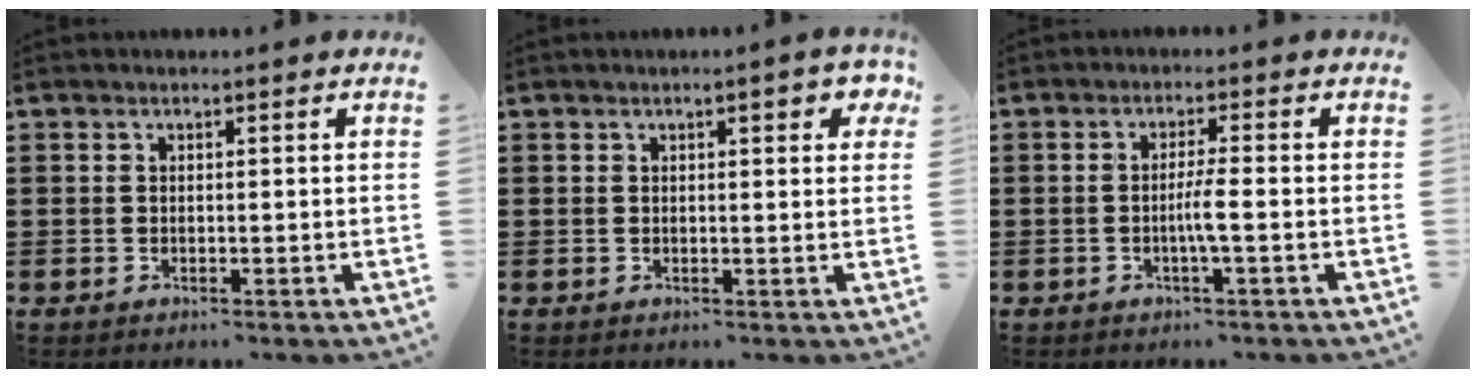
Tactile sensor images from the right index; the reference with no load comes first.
{"total": 2.8, "force": [1.1, 0.7, 2.5], "torque": [-0.026, -0.004, 0.012]}
{"total": 3.1, "force": [-0.8, -0.1, 3.0], "torque": [-0.054, -0.004, -0.017]}